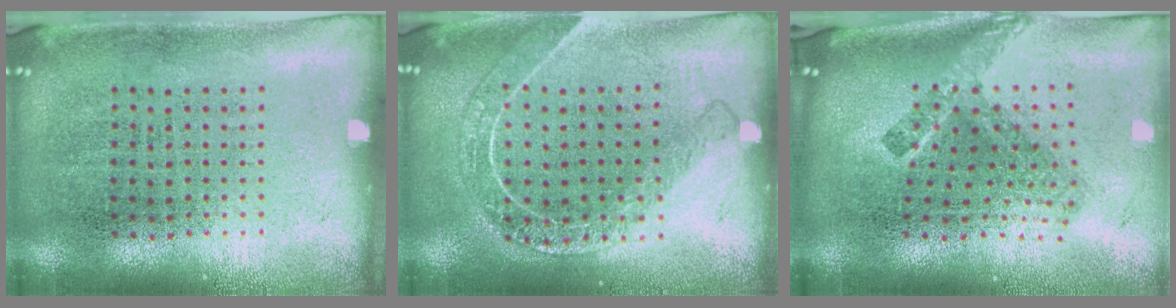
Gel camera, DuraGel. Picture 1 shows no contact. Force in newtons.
{"total": 1.8, "press": 1.6, "slide": 0.7}
{"total": 2.5, "press": 1.6, "slide": 1.9}